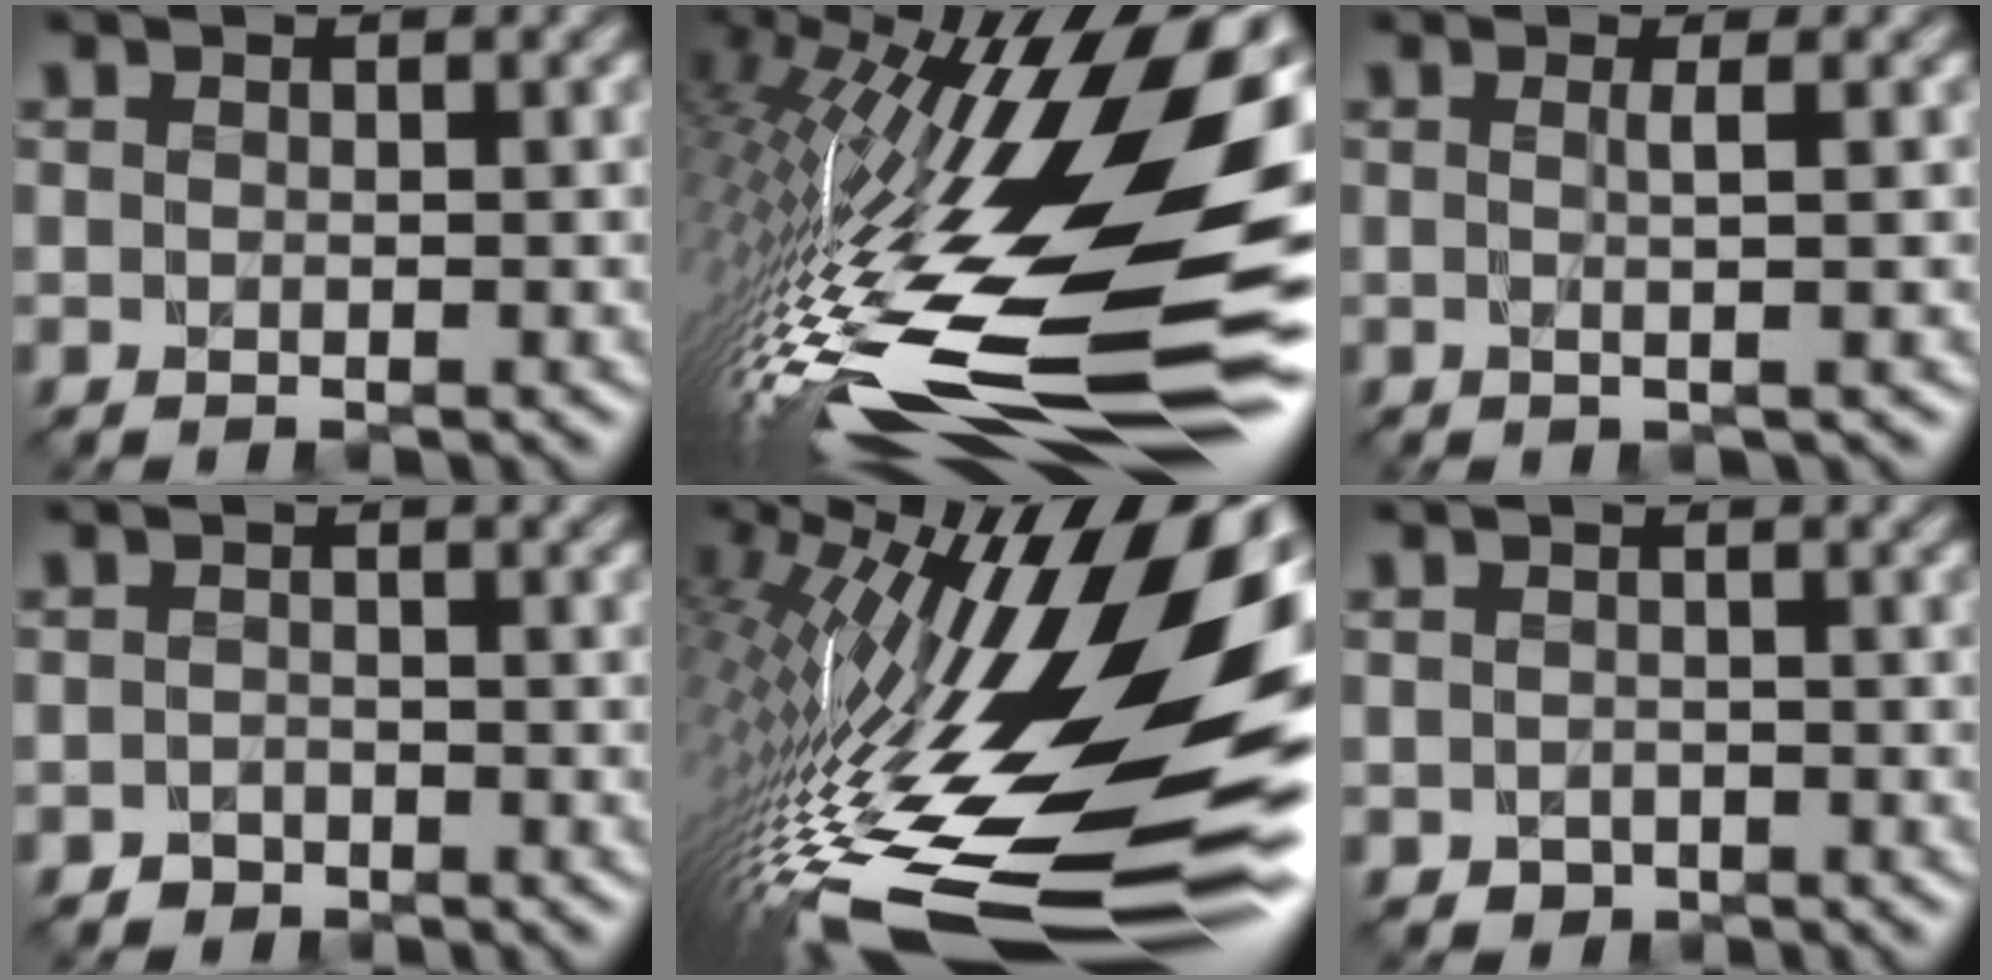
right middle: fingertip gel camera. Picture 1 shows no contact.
{"total": 20.1, "force": [-2.6, 6.6, 18.8], "torque": [-0.339, -0.010, -0.062]}
{"total": 1.7, "force": [0.2, 0.3, 1.7], "torque": [-0.031, 0.002, -0.010]}
{"total": 0.9, "force": [-0.6, 0.4, -0.6], "torque": [0.011, -0.001, -0.013]}
{"total": 19.8, "force": [-0.5, 6.7, 18.6], "torque": [-0.322, -0.014, -0.029]}
{"total": 0.7, "force": [-0.4, 0.6, -0.3], "torque": [0.003, -0.004, -0.006]}